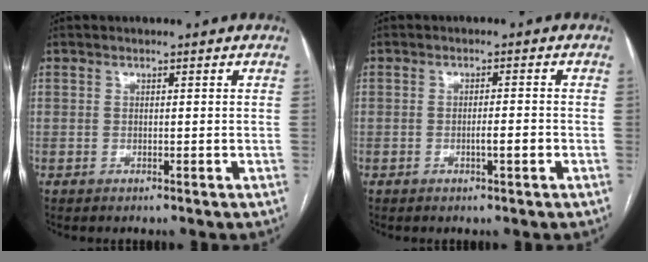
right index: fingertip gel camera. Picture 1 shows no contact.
{"total": 2.4, "force": [-0.8, 0.2, 2.2], "torque": [-0.040, 0.000, -0.013]}